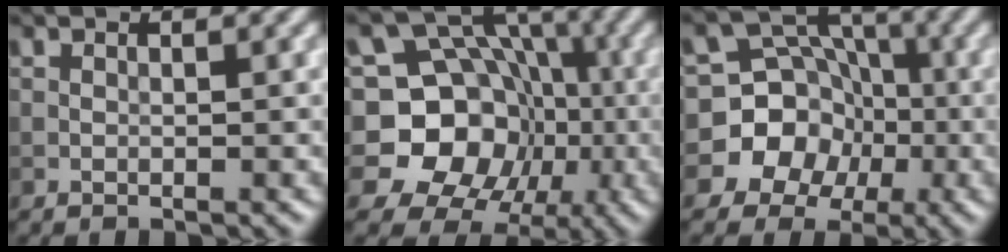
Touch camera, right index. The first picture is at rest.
{"total": 13.7, "force": [-2.0, 12.5, 5.1], "torque": [-0.098, 0.017, -0.058]}
{"total": 7.2, "force": [-2.2, 6.8, 1.4], "torque": [0.003, 0.014, -0.066]}